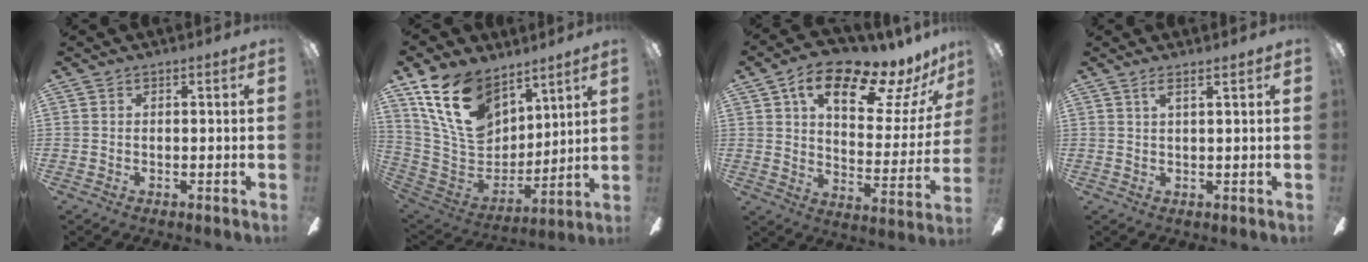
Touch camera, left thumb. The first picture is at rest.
{"total": 19.5, "force": [11.6, 11.9, 10.2], "torque": [-0.220, -0.043, 0.218]}
{"total": 17.3, "force": [12.1, 6.3, 10.6], "torque": [-0.168, -0.075, 0.197]}
{"total": 2.5, "force": [1.6, 0.0, 1.9], "torque": [-0.042, 0.000, 0.027]}